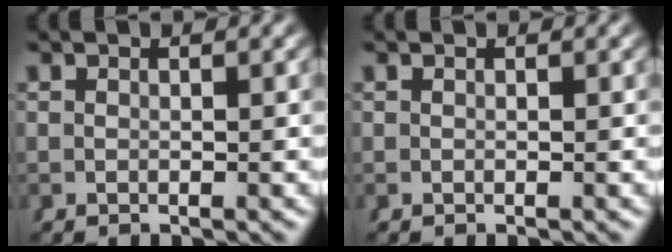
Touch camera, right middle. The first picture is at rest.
{"total": 0.0}